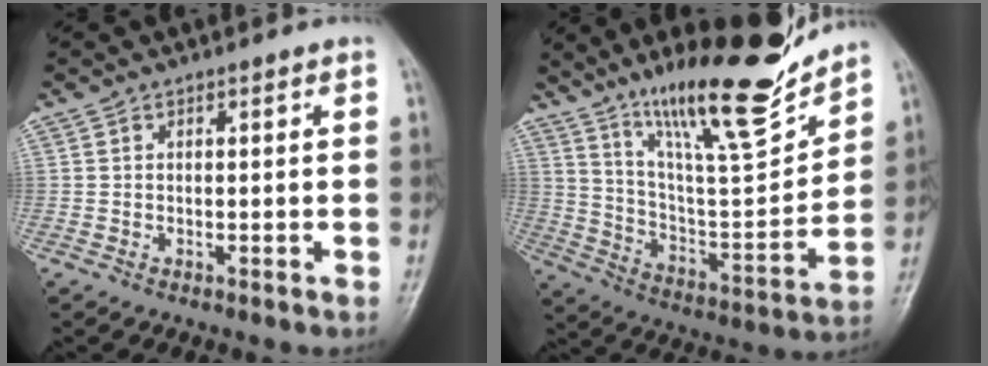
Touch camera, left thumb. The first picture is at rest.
{"total": 21.3, "force": [16.2, 3.7, 13.3], "torque": [-0.180, -0.095, 0.279]}